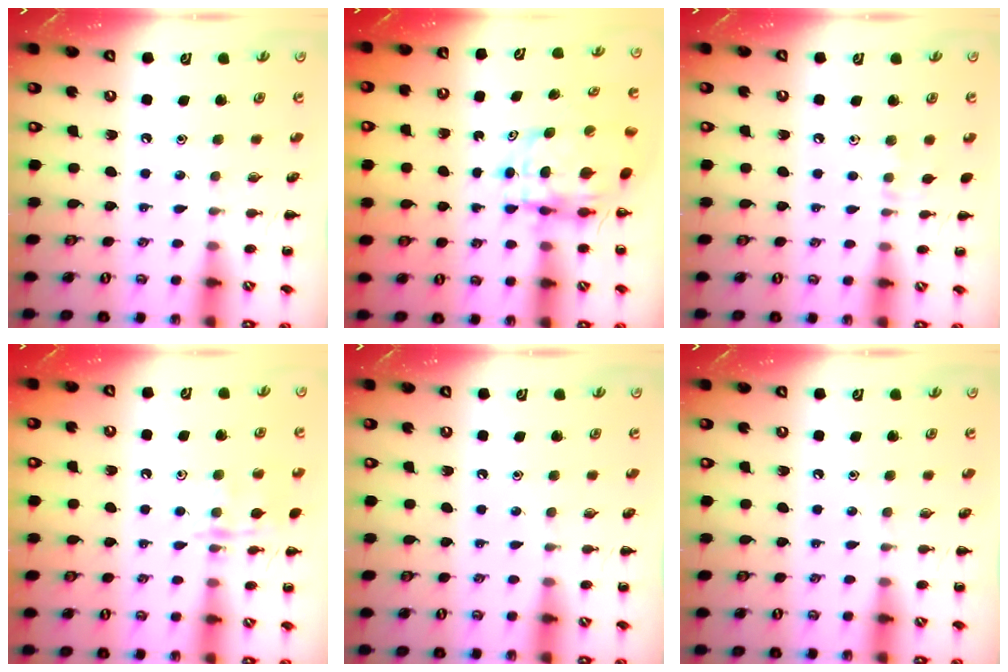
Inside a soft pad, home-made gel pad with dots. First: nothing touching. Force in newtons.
{"total": 5.9, "press": 5.9, "slide": 0.7}
{"total": 4.0, "press": 3.7, "slide": 1.4}
{"total": 11.9, "press": 11.9, "slide": 1.0}
{"total": 0.0}
{"total": 0.0}